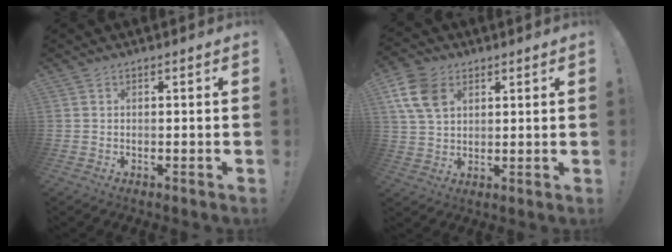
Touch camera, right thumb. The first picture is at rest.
{"total": 11.6, "force": [4.8, 8.2, 6.6], "torque": [-0.126, -0.009, 0.097]}